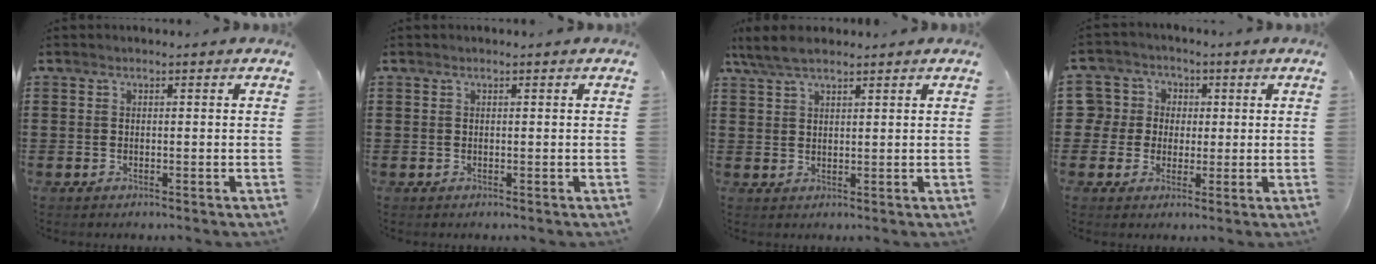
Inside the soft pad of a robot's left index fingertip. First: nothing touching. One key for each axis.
{"total": 0.0}
{"total": 4.4, "fx": 3.2, "fy": 1.3, "fz": 2.7, "tx": -0.061, "ty": 0.004, "tz": 0.060}
{"total": 5.6, "fx": 0.2, "fy": 5.6, "fz": 0.0, "tx": -0.039, "ty": 0.008, "tz": -0.001}